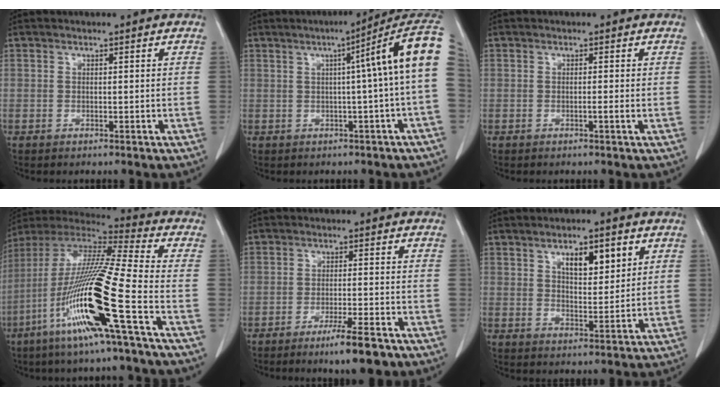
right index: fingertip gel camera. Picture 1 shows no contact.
{"total": 10.0, "force": [2.6, -1.3, 9.6], "torque": [-0.108, 0.038, 0.026]}
{"total": 0.7, "force": [-0.3, -0.2, 0.6], "torque": [-0.005, 0.001, -0.004]}
{"total": 20.7, "force": [-7.8, -0.7, 19.1], "torque": [-0.402, -0.031, -0.162]}
{"total": 6.7, "force": [-4.6, 0.3, 4.9], "torque": [-0.077, -0.011, -0.071]}
{"total": 7.0, "force": [3.2, 2.6, 5.6], "torque": [-0.089, 0.003, 0.055]}